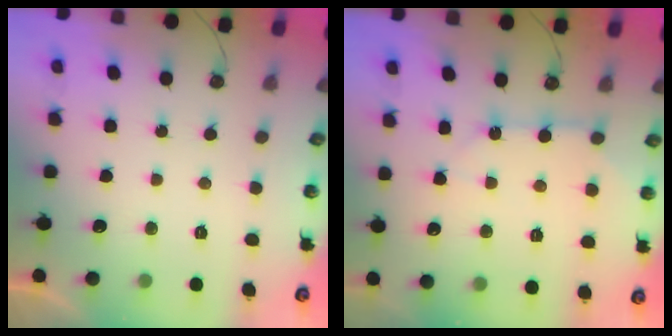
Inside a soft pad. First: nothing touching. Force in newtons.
{"total": 7.7, "press": 7.7, "slide": 0.3}